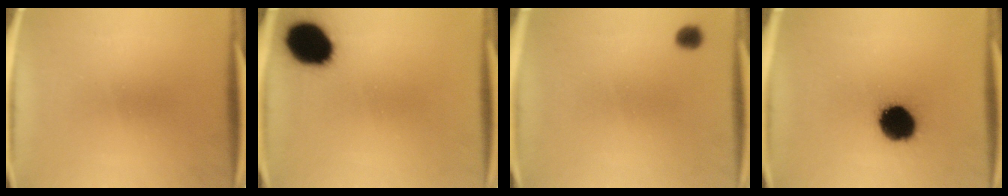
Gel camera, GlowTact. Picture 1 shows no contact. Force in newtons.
{"total": 13.4}
{"total": 2.3}
{"total": 14.6}